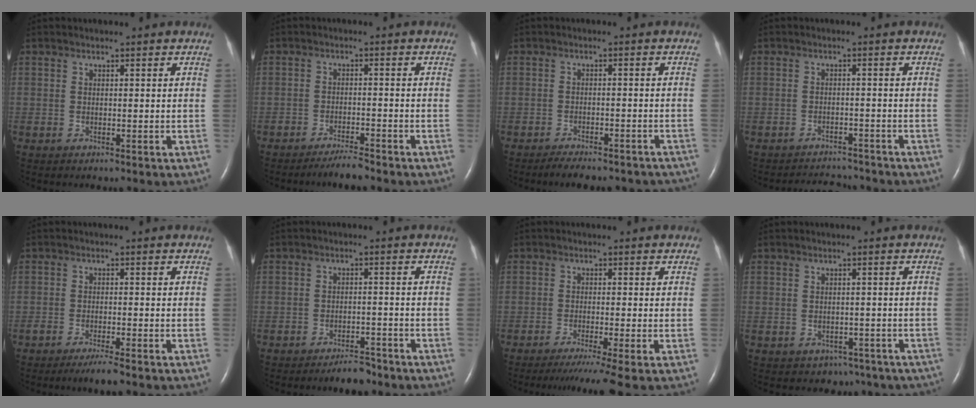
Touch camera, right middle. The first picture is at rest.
{"total": 3.3, "force": [-3.0, 0.0, 1.3], "torque": [-0.026, -0.011, -0.053]}
{"total": 11.2, "force": [-10.0, 2.9, 4.0], "torque": [-0.057, 0.004, -0.116]}
{"total": 4.8, "force": [-4.7, 0.8, -0.3], "torque": [-0.002, 0.002, -0.068]}
{"total": 3.3, "force": [-2.5, -0.1, 2.2], "torque": [-0.042, -0.008, -0.046]}
{"total": 4.0, "force": [-3.4, 1.2, 1.8], "torque": [-0.029, 0.000, -0.051]}
{"total": 6.9, "force": [-5.3, -1.3, 4.3], "torque": [-0.058, -0.024, -0.083]}
{"total": 5.2, "force": [-3.6, 3.6, 0.9], "torque": [-0.010, 0.015, -0.033]}